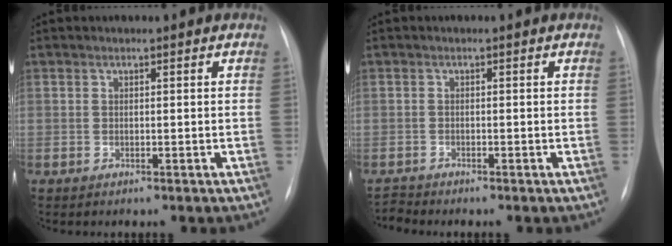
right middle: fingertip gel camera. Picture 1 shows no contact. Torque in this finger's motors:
{"motor_torque": [-0.02, 0.05, -0.05, -0.01]}